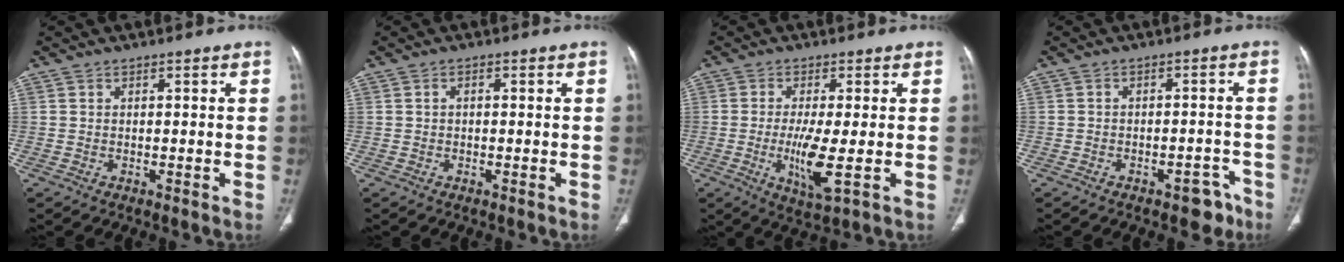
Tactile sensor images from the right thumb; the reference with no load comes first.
{"total": 0.9, "force": [0.1, 0.6, 0.7], "torque": [-0.011, 0.004, -0.001]}
{"total": 7.8, "force": [-1.2, 1.5, 7.5], "torque": [-0.153, -0.022, -0.022]}
{"total": 5.0, "force": [-3.5, 2.7, 2.5], "torque": [-0.011, 0.031, -0.042]}